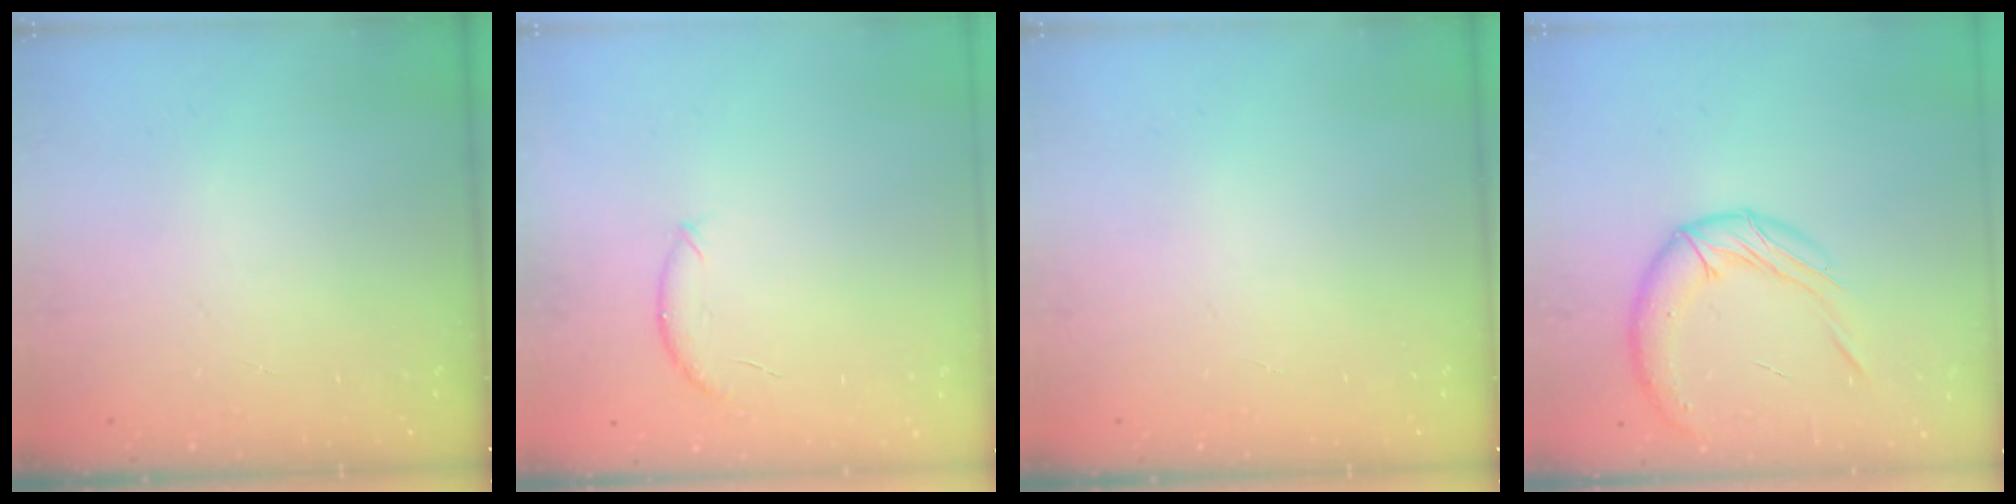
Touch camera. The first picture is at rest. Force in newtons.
{"total": 6.5, "press": 6.5, "slide": 1.0}
{"total": 0.0}
{"total": 14.7, "press": 14.5, "slide": 2.0}